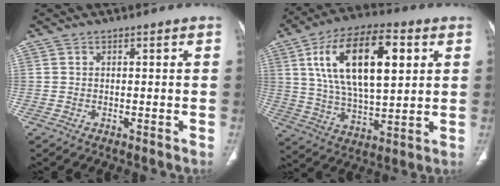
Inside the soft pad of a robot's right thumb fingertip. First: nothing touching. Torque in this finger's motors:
{"motor_torque": [-1.28, 2.66, 2.02, 0.55, 0.66]}